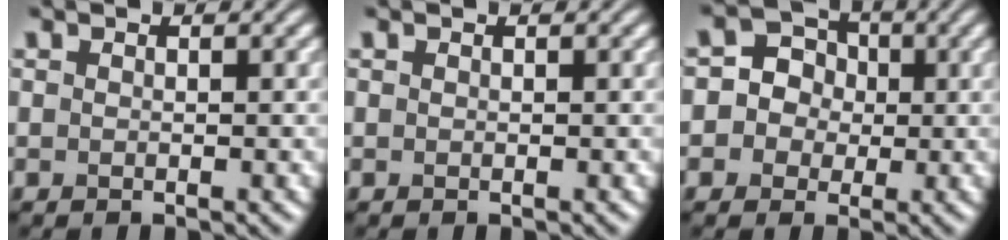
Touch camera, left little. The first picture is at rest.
{"total": 0.0}
{"total": 4.8, "force": [0.2, 4.6, 1.4], "torque": [-0.004, 0.025, -0.025]}